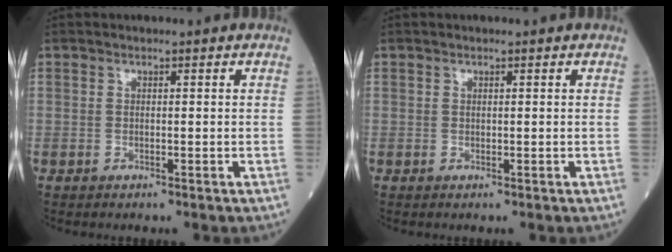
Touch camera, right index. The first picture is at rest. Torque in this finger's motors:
{"motor_torque": [0.24, 0.02, 0.03, 0.01]}